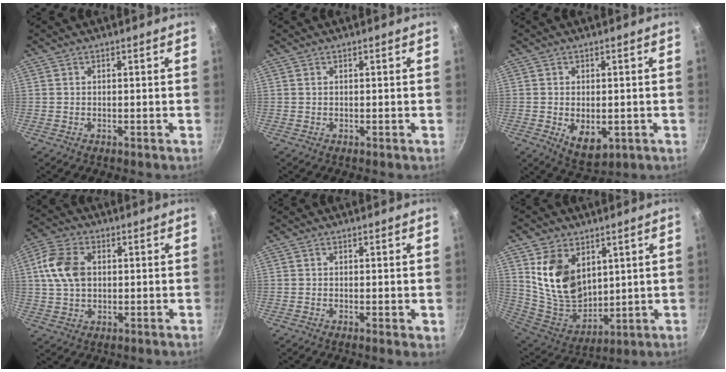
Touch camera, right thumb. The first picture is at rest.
{"total": 0.0}
{"total": 7.0, "force": [-1.3, 4.3, 5.4], "torque": [-0.072, -0.012, -0.006]}
{"total": 9.8, "force": [1.6, 6.7, 7.0], "torque": [-0.127, 0.012, 0.023]}
{"total": 1.7, "force": [-0.1, 0.7, 1.6], "torque": [-0.021, -0.006, -0.003]}
{"total": 15.5, "force": [5.5, 10.9, 9.5], "torque": [-0.143, -0.047, 0.124]}